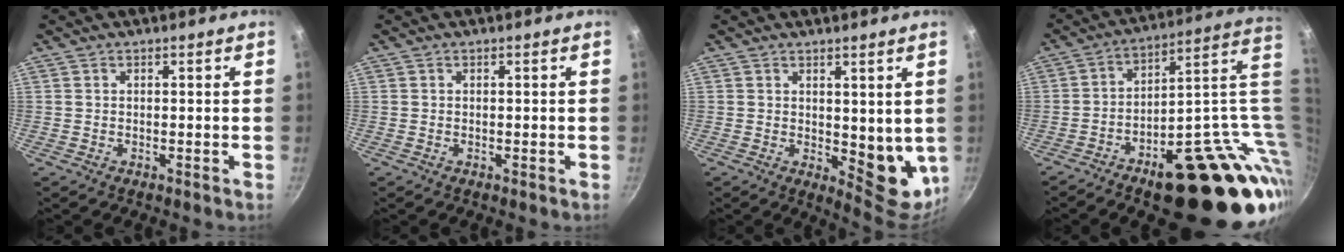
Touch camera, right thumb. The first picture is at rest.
{"total": 0.0}
{"total": 9.4, "force": [1.4, 4.9, 7.9], "torque": [-0.071, -0.024, 0.032]}
{"total": 28.7, "force": [-3.5, 12.7, 25.4], "torque": [-0.271, 0.032, -0.030]}